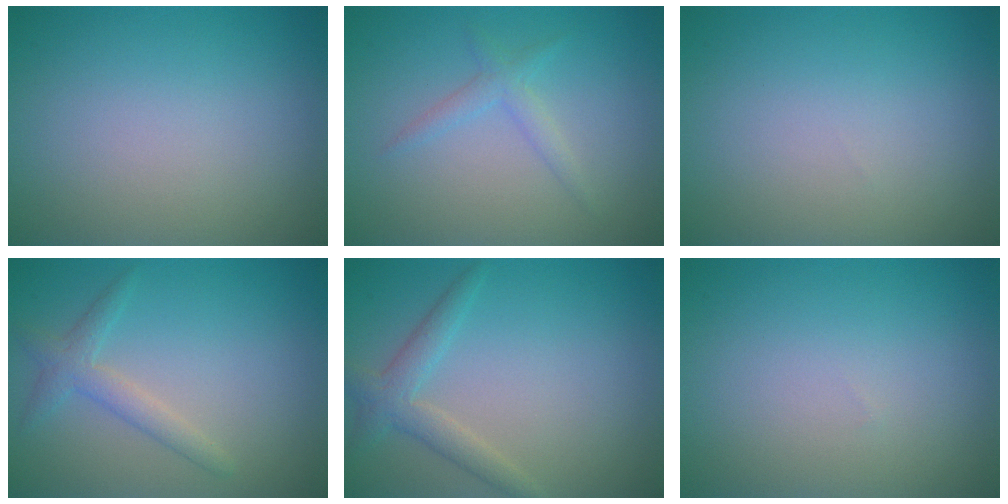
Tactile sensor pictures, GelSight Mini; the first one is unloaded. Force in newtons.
{"total": 1.6, "press": 1.6, "slide": 0.1}
{"total": 0.0}
{"total": 2.2, "press": 2.2, "slide": 0.1}
{"total": 2.6, "press": 2.6, "slide": 0.2}
{"total": 0.0}